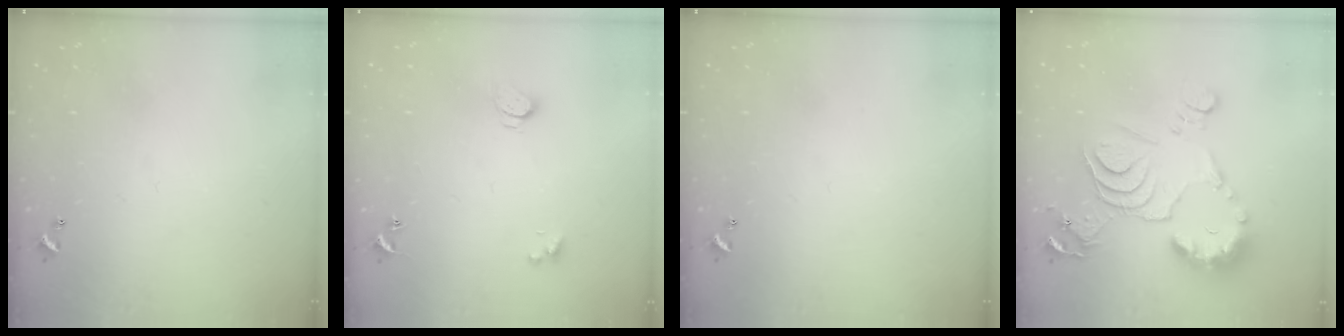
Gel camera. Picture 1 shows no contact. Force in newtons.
{"total": 2.9, "press": 2.9, "slide": 0.5}
{"total": 0.0}
{"total": 15.2, "press": 15.1, "slide": 1.6}